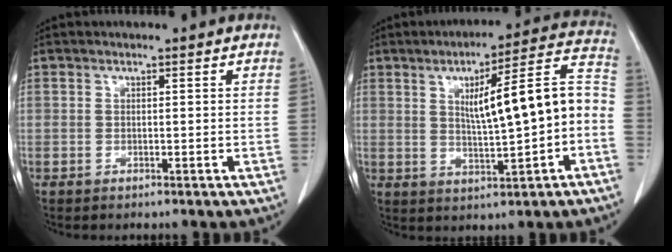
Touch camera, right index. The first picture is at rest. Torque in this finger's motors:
{"motor_torque": [0.50, 0.07, 0.50, 0.14]}